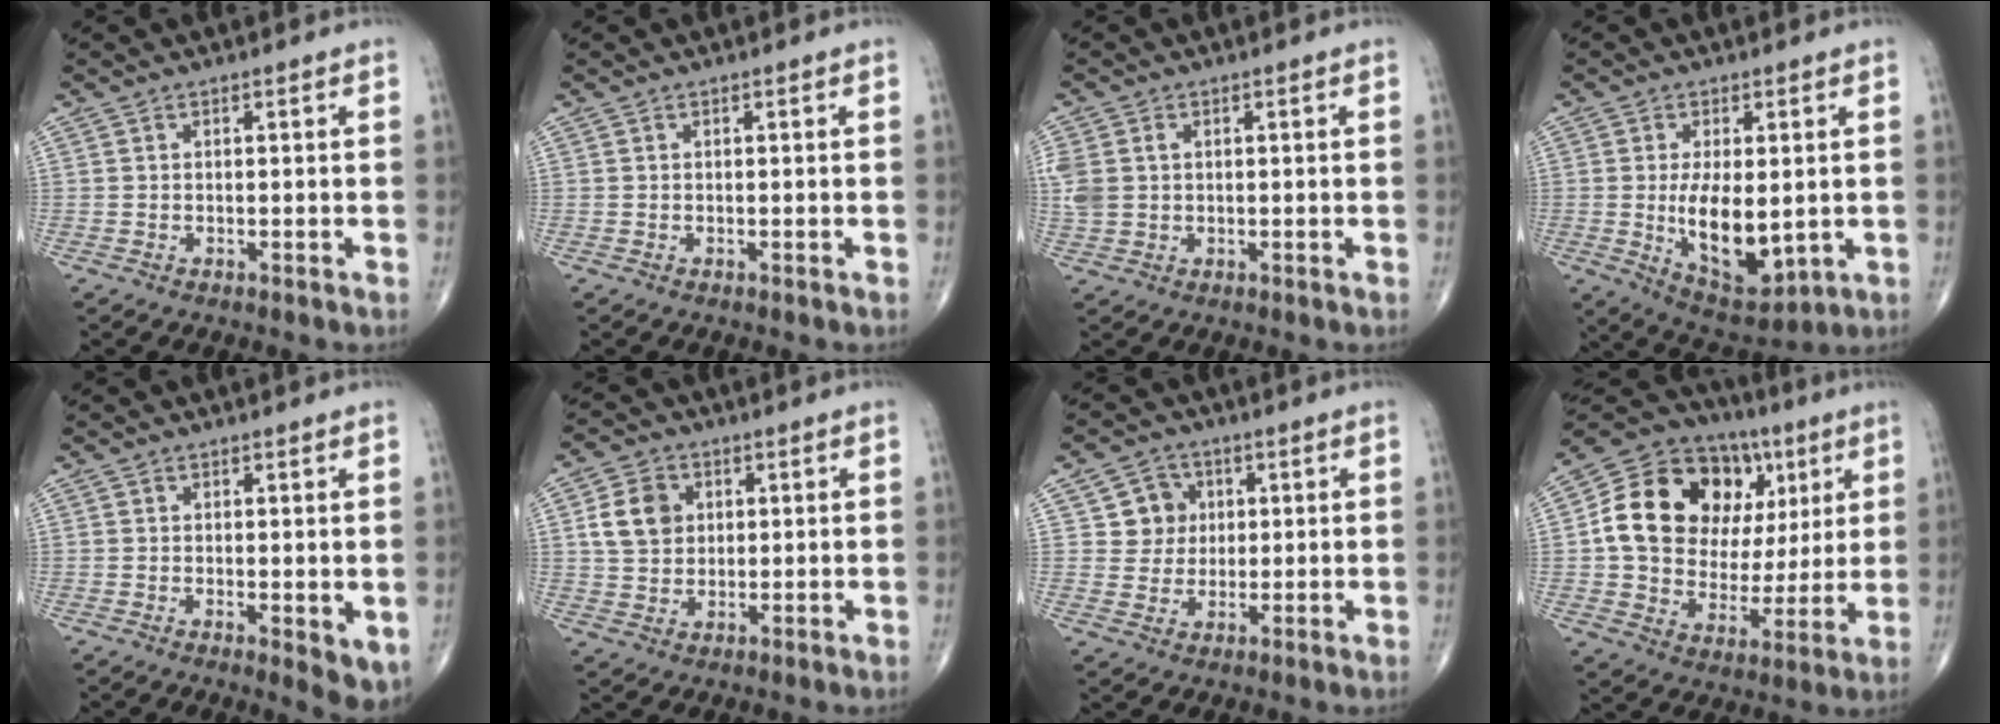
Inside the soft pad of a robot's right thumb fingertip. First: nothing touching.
{"total": 0.0}
{"total": 6.1, "force": [0.8, 4.7, 3.7], "torque": [-0.109, 0.010, 0.025]}
{"total": 12.3, "force": [-0.8, 5.9, 10.7], "torque": [-0.160, -0.023, 0.007]}
{"total": 5.1, "force": [-0.5, 2.0, 4.7], "torque": [-0.059, -0.015, -0.005]}
{"total": 7.8, "force": [1.9, 6.3, 4.2], "torque": [-0.057, -0.003, 0.035]}
{"total": 6.3, "force": [1.6, 5.9, 1.5], "torque": [0.009, 0.002, 0.023]}
{"total": 23.5, "force": [6.1, 17.4, 14.5], "torque": [-0.206, 0.027, 0.109]}